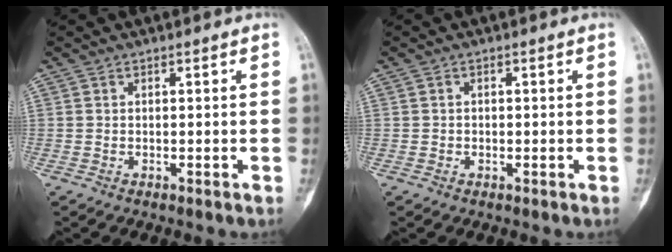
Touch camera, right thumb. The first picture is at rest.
{"total": 0.6, "force": [-0.1, 0.6, 0.1], "torque": [0.001, 0.003, -0.003]}